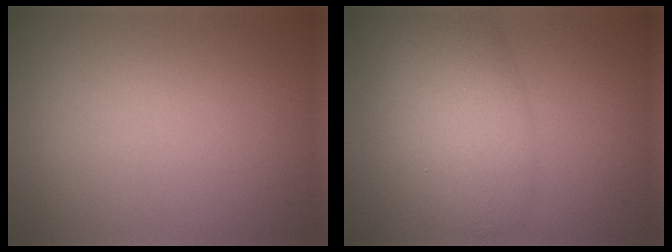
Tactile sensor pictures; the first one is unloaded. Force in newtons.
{"total": 5.9, "press": 5.9, "slide": 0.1}